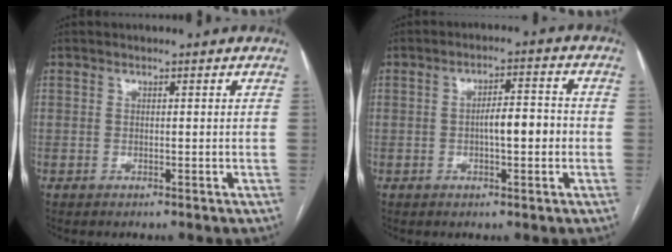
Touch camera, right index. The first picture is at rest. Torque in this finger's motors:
{"motor_torque": [0.85, -0.01, 0.51, 0.10]}